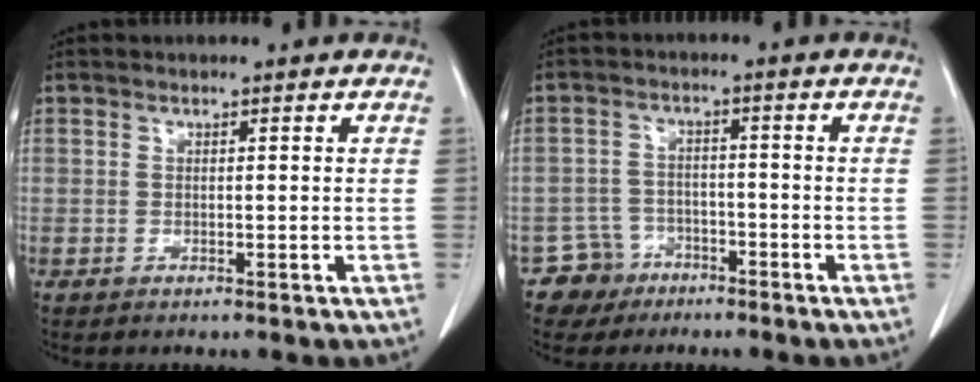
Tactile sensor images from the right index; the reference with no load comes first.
{"total": 4.9, "force": [-3.2, 3.7, -0.3], "torque": [0.012, 0.011, -0.055]}